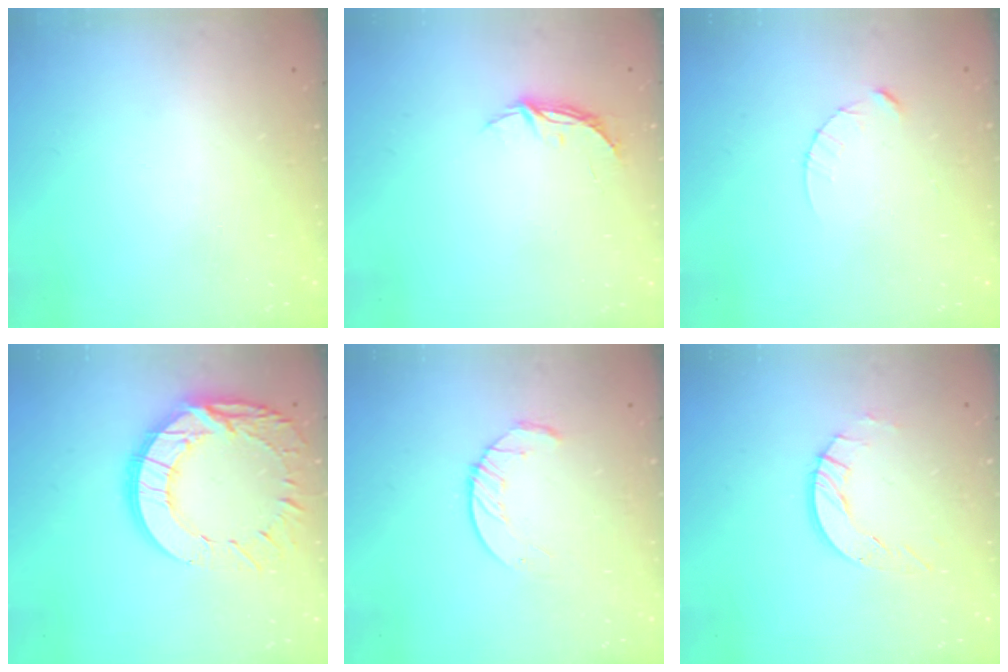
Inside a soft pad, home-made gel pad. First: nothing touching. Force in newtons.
{"total": 4.2, "press": 4.2, "slide": 0.3}
{"total": 2.5, "press": 2.5, "slide": 0.3}
{"total": 18.2, "press": 18.1, "slide": 1.6}
{"total": 4.6, "press": 4.6, "slide": 0.5}
{"total": 5.7, "press": 5.7, "slide": 0.2}